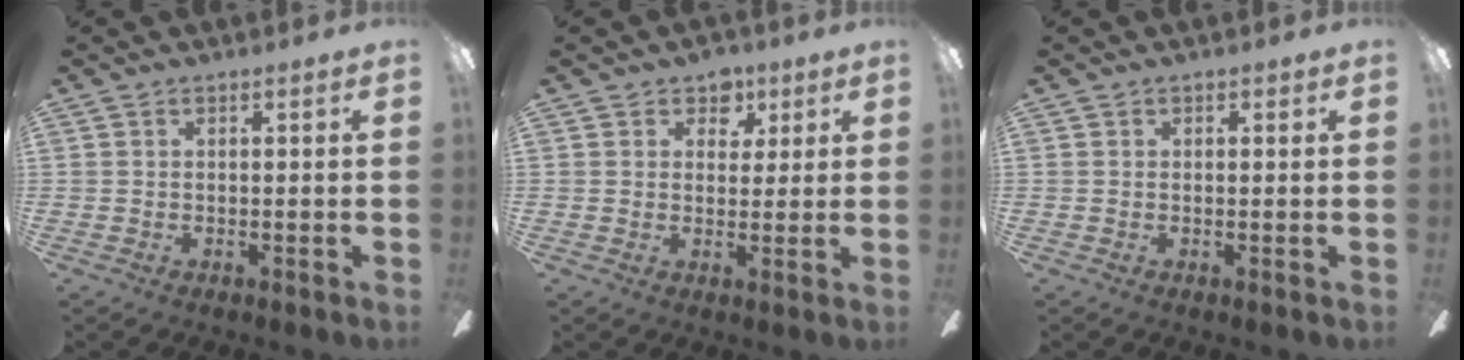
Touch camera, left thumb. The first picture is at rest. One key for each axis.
{"total": 5.2, "fx": 3.0, "fy": 3.9, "fz": 1.6, "tx": -0.008, "ty": -0.012, "tz": 0.049}
{"total": 0.0}